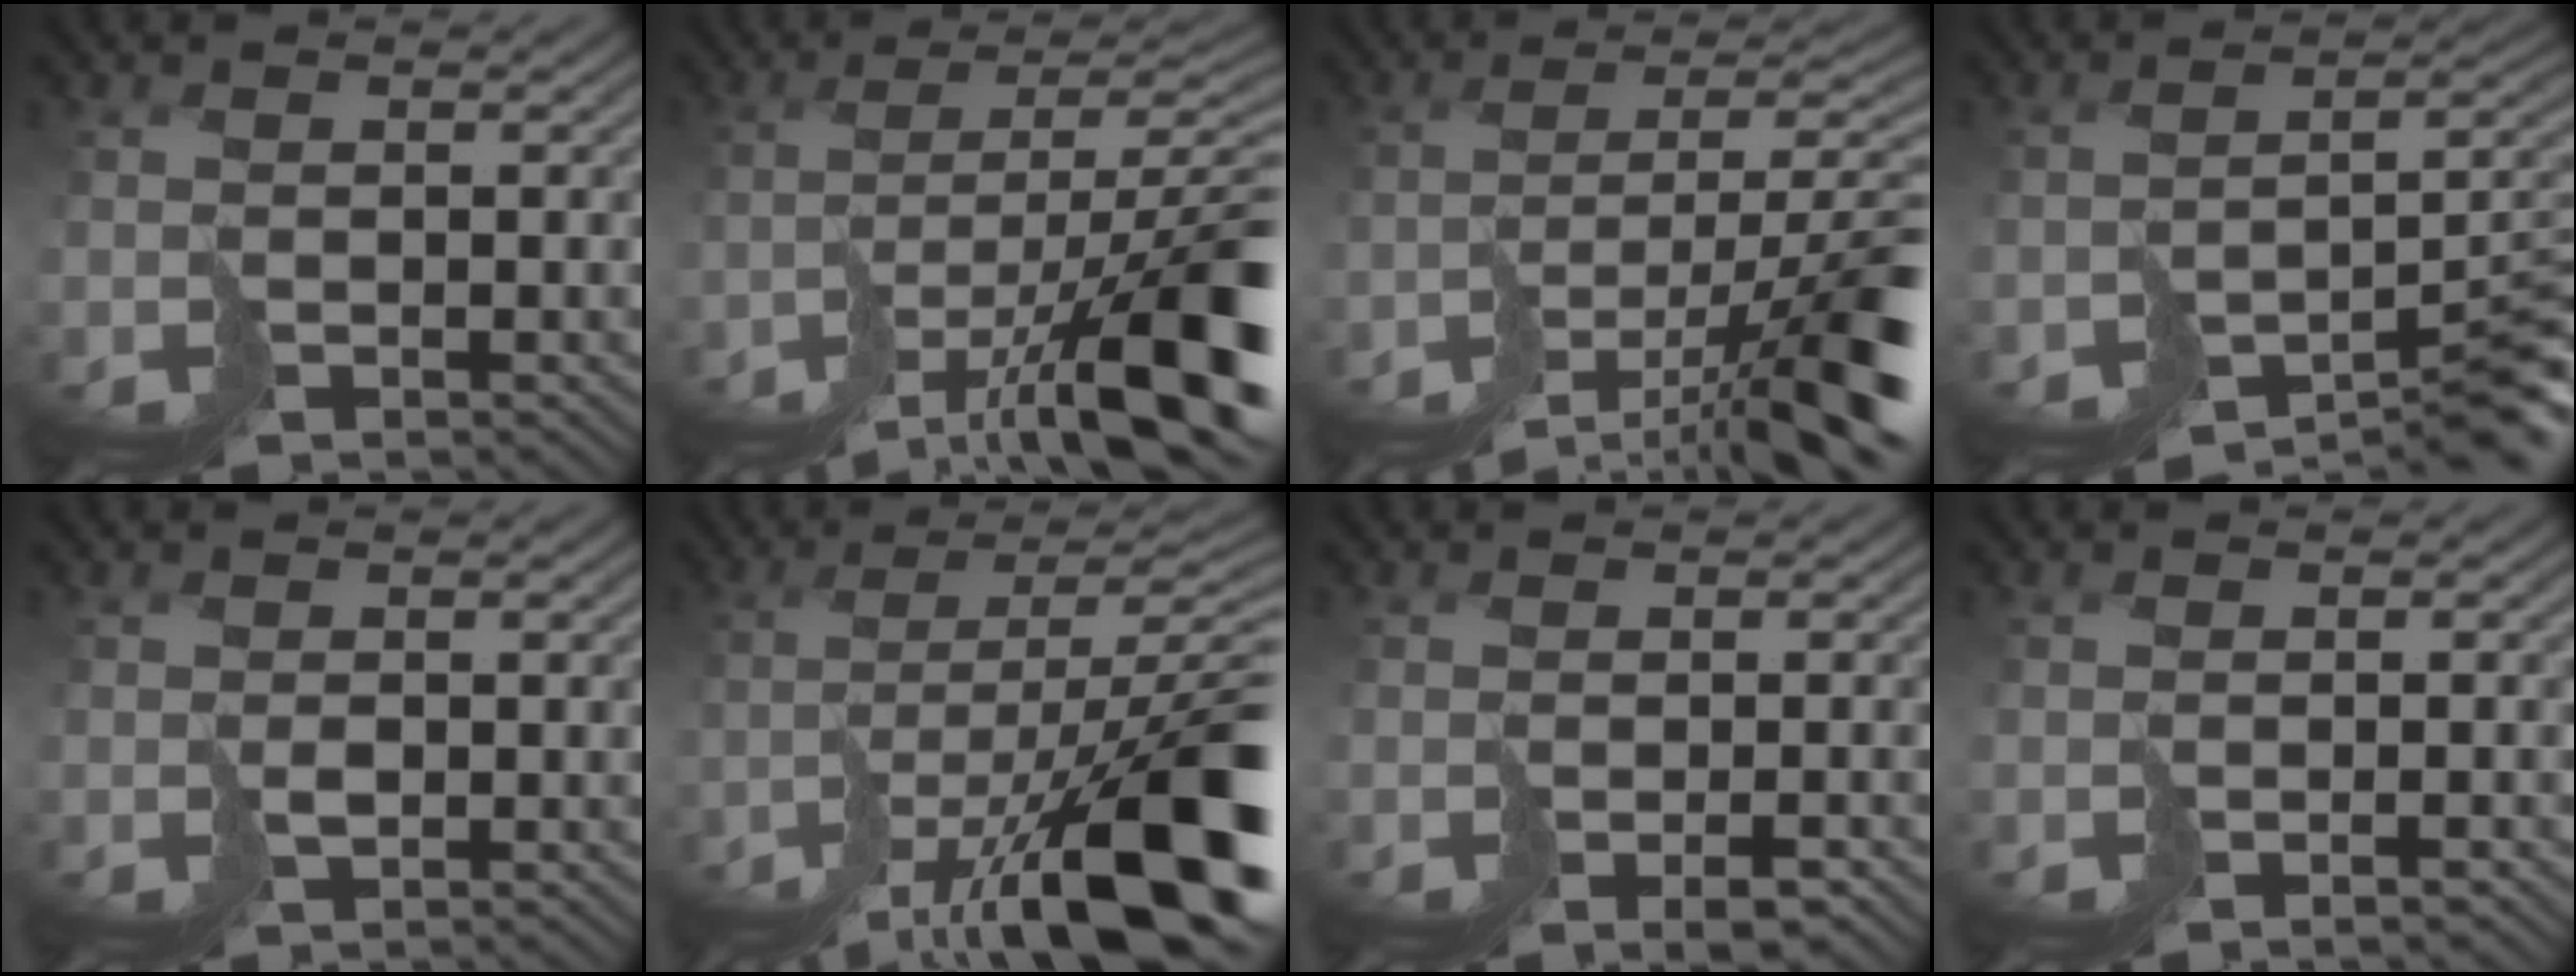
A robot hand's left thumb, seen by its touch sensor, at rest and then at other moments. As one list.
[{"total": 16.3, "force": [-8.2, 5.1, 13.2], "torque": [-0.212, -0.014, -0.135]}, {"total": 13.5, "force": [-7.3, 4.1, 10.5], "torque": [-0.170, -0.017, -0.117]}, {"total": 9.8, "force": [-7.0, 2.3, 6.4], "torque": [-0.099, -0.004, -0.111]}, {"total": 0.8, "force": [0.0, 0.5, 0.6], "torque": [-0.009, -0.001, 0.003]}, {"total": 18.0, "force": [-8.6, 5.7, 14.8], "torque": [-0.245, -0.019, -0.137]}, {"total": 2.7, "force": [-1.4, 0.5, 2.3], "torque": [-0.036, -0.002, -0.021]}, {"total": 1.6, "force": [-0.9, 0.1, 1.3], "torque": [-0.017, 0.001, -0.019]}]